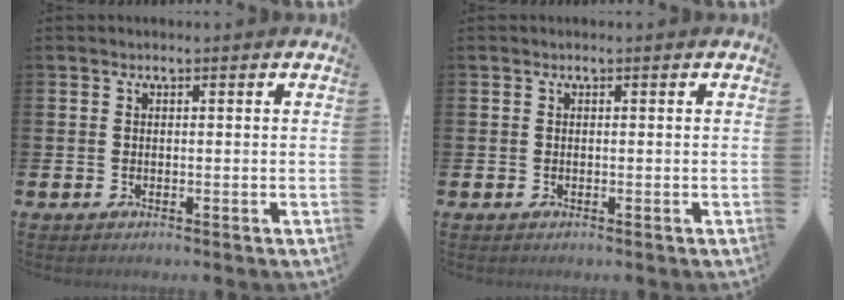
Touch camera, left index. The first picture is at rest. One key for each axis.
{"total": 0.0}